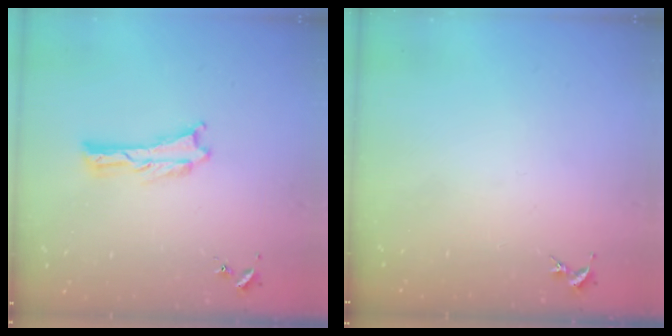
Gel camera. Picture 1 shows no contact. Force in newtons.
{"total": 0.0}